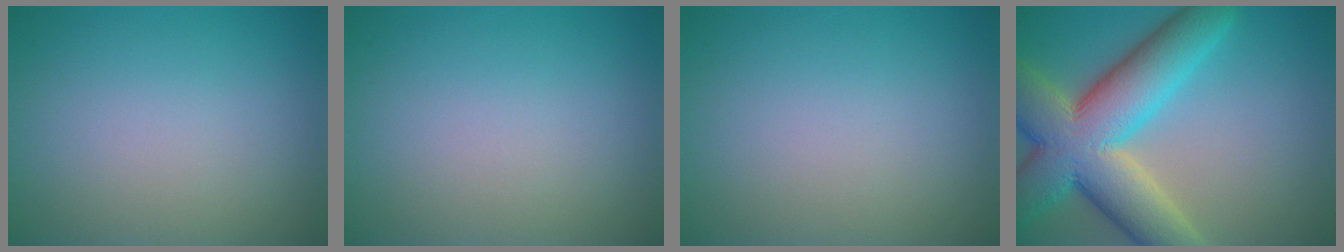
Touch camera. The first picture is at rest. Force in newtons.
{"total": 0.0}
{"total": 0.0}
{"total": 12.3, "press": 12.2, "slide": 0.9}